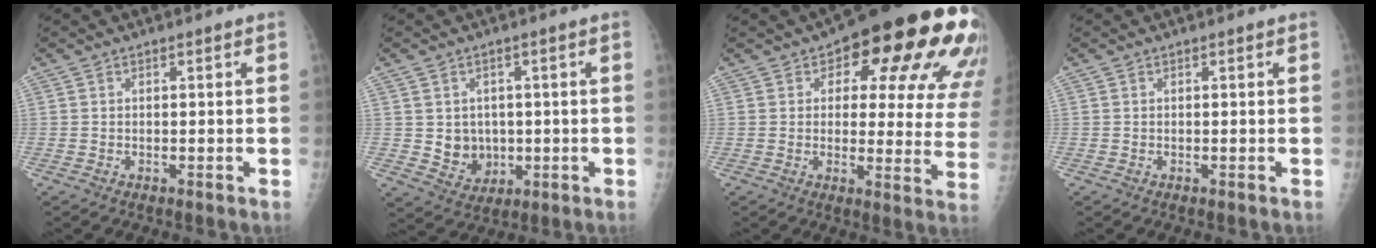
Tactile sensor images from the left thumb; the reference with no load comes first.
{"total": 6.2, "force": [0.0, 5.4, 3.0], "torque": [-0.016, -0.002, 0.015]}
{"total": 23.6, "force": [10.6, 10.1, 18.5], "torque": [-0.190, -0.009, 0.131]}
{"total": 0.0}